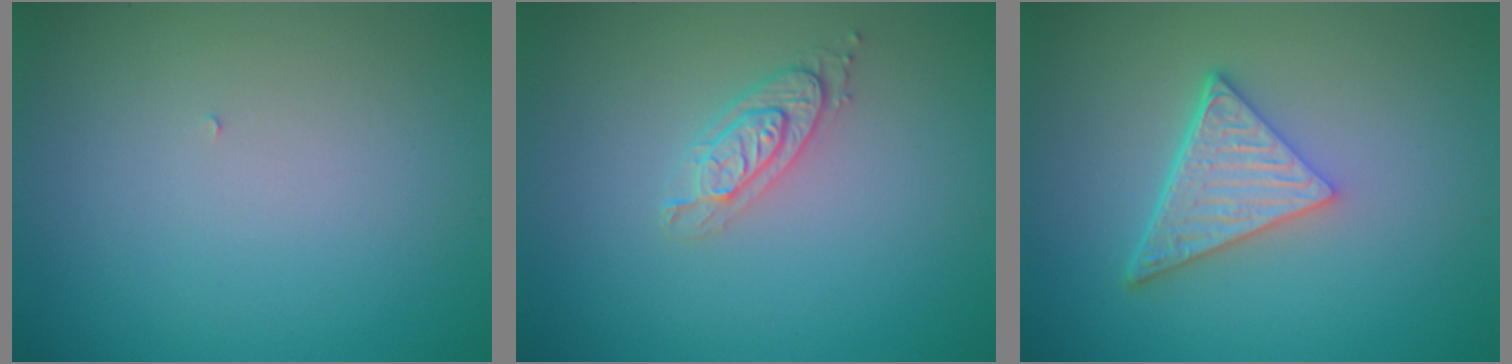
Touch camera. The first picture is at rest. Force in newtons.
{"total": 2.0, "press": 2.0, "slide": 0.5}
{"total": 5.0, "press": 3.6, "slide": 3.5}